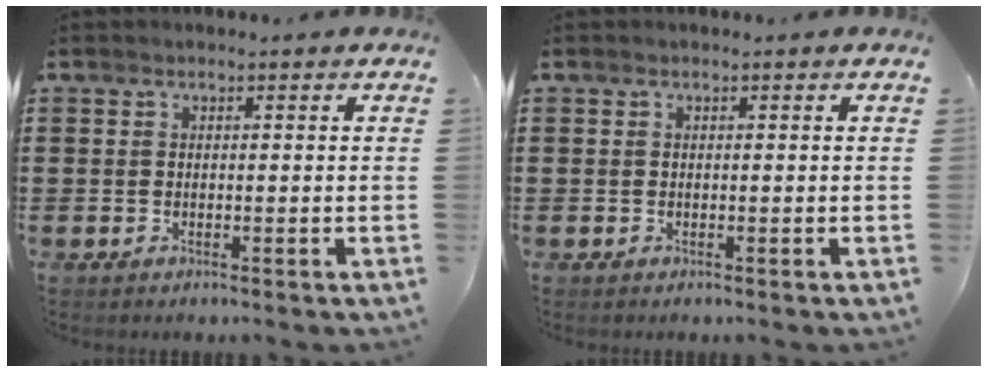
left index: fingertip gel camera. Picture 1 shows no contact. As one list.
[{"total": 0.0}]